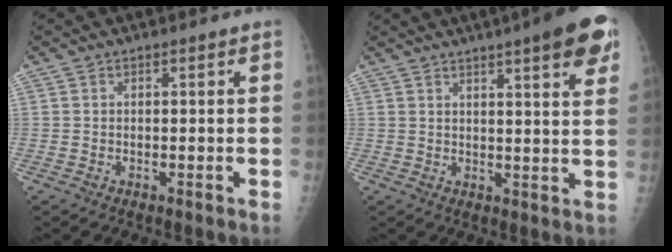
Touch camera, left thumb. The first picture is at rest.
{"total": 11.8, "force": [6.8, 2.0, 9.4], "torque": [-0.106, -0.021, 0.080]}